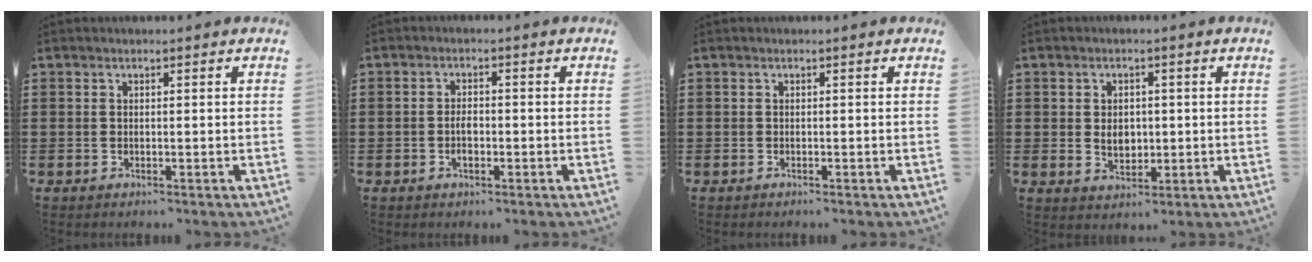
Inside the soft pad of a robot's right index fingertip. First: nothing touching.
{"total": 2.4, "force": [-0.7, 1.0, 2.1], "torque": [-0.049, -0.004, -0.014]}
{"total": 0.0}
{"total": 3.4, "force": [0.0, 2.4, 2.4], "torque": [-0.045, 0.003, -0.003]}